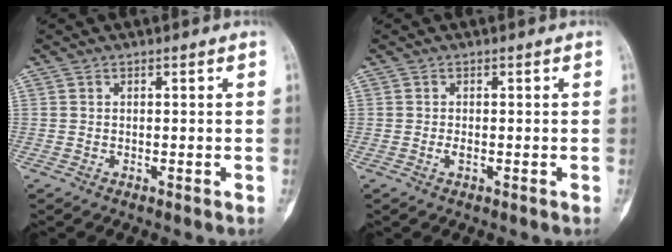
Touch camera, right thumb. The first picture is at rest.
{"total": 0.9, "force": [-0.2, 0.4, 0.8], "torque": [-0.016, -0.001, -0.003]}